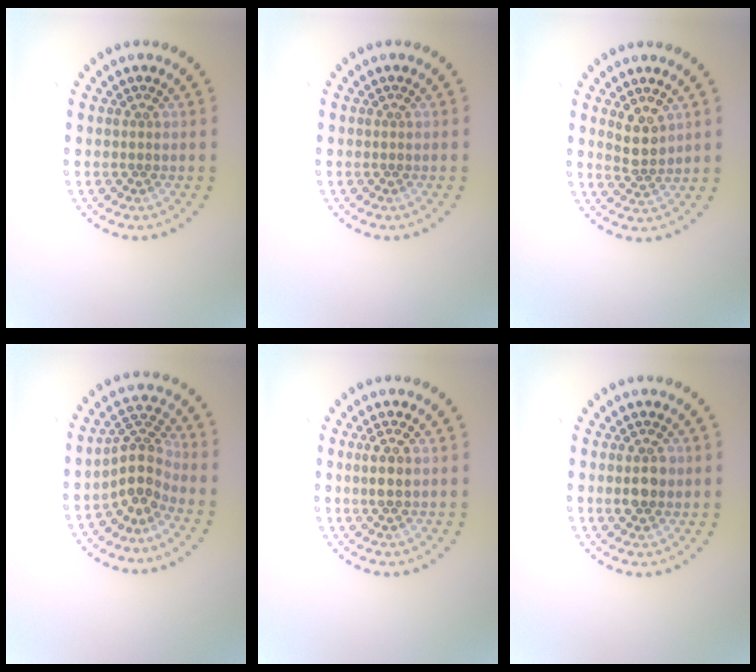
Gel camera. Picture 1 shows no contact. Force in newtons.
{"total": 0.0}
{"total": 2.4, "press": 2.1, "slide": 1.0}
{"total": 3.5, "press": 2.5, "slide": 2.5}
{"total": 1.7, "press": 1.5, "slide": 0.8}
{"total": 2.5, "press": 2.5, "slide": 0.0}